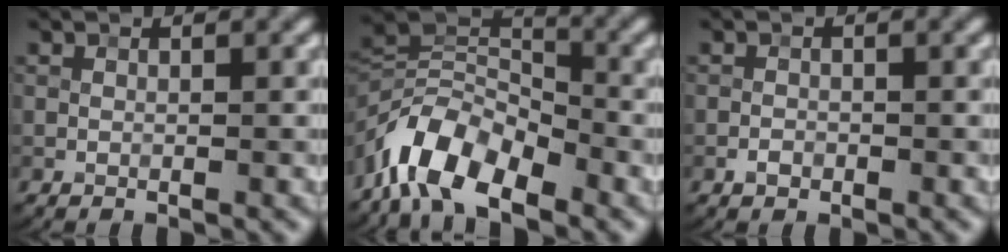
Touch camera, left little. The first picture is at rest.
{"total": 8.3, "force": [-5.4, 3.7, 5.1], "torque": [-0.092, 0.010, -0.115]}
{"total": 0.8, "force": [-0.6, 0.5, 0.1], "torque": [0.004, -0.002, -0.015]}